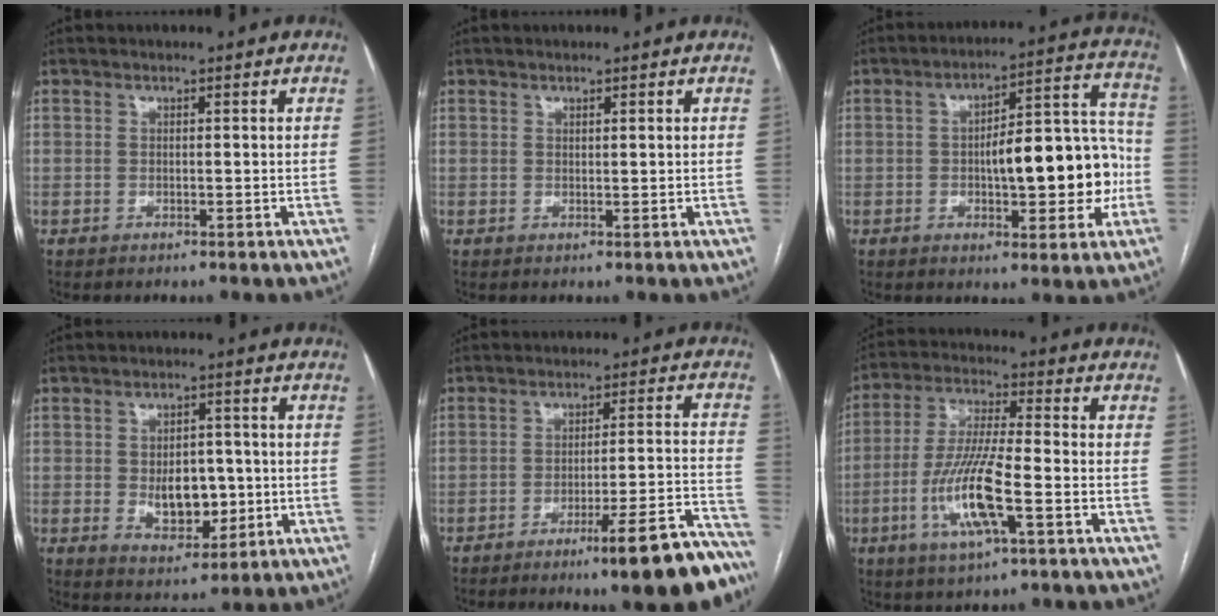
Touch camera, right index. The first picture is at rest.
{"total": 0.6, "force": [0.4, 0.1, 0.5], "torque": [-0.010, 0.000, 0.006]}
{"total": 15.4, "force": [-2.4, 5.0, 14.3], "torque": [-0.195, 0.042, -0.025]}
{"total": 7.8, "force": [-0.7, 4.7, 6.1], "torque": [-0.097, 0.001, 0.001]}
{"total": 13.6, "force": [-10.2, 0.7, 9.0], "torque": [-0.075, 0.038, -0.144]}
{"total": 12.2, "force": [-4.0, 1.5, 11.4], "torque": [-0.234, -0.009, -0.076]}